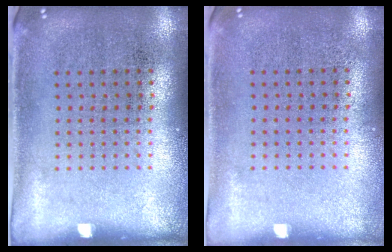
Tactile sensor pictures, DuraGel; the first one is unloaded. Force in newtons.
{"total": 0.0}